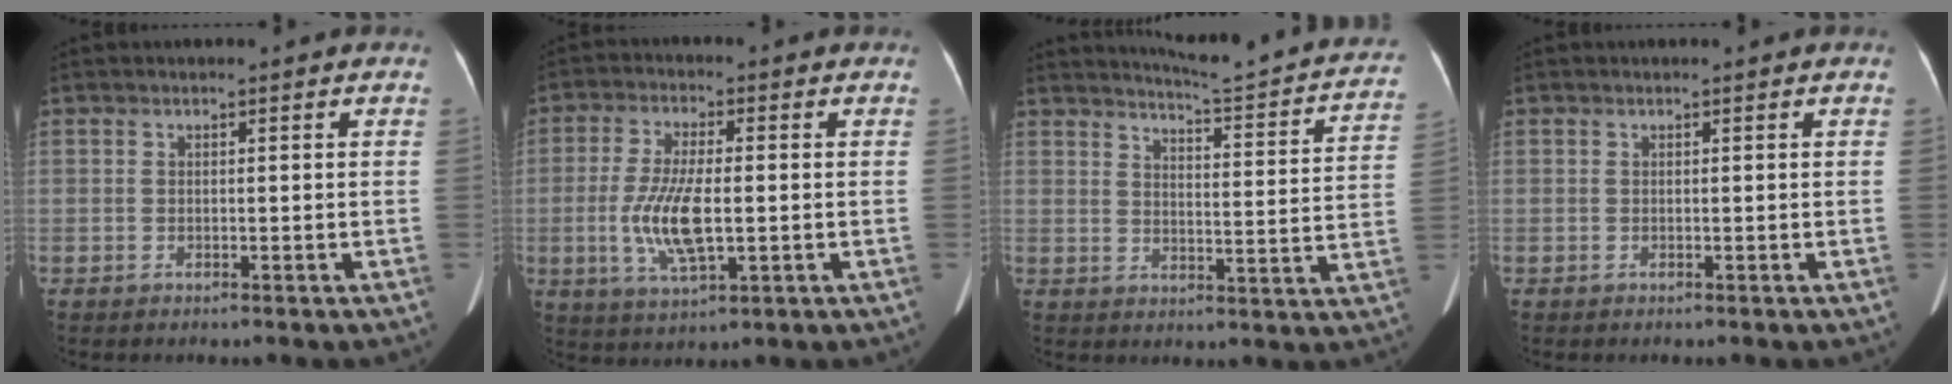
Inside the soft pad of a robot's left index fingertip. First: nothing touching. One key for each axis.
{"total": 9.1, "fx": -1.3, "fy": 2.5, "fz": 8.7, "tx": -0.185, "ty": -0.006, "tz": -0.018}
{"total": 19.1, "fx": 17.8, "fy": 0.9, "fz": 6.8, "tx": -0.092, "ty": -0.065, "tz": 0.208}
{"total": 0.0}